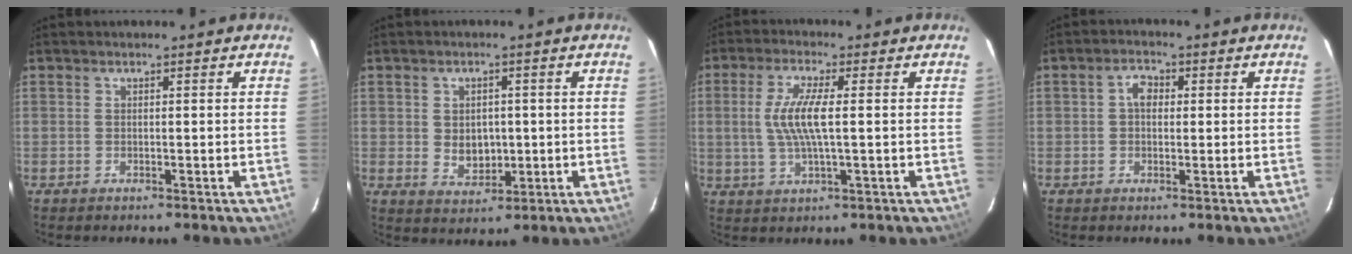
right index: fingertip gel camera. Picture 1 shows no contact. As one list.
[{"total": 5.3, "force": [-0.2, 4.2, 3.2], "torque": [-0.055, -0.004, 0.008]}, {"total": 6.8, "force": [0.6, 0.0, 6.8], "torque": [-0.141, -0.006, 0.013]}, {"total": 3.1, "force": [0.4, 2.3, 2.0], "torque": [-0.037, 0.013, 0.005]}]